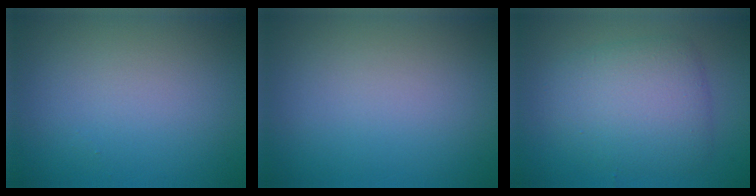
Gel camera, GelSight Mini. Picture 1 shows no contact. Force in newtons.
{"total": 0.0}
{"total": 5.4, "press": 5.4, "slide": 0.0}